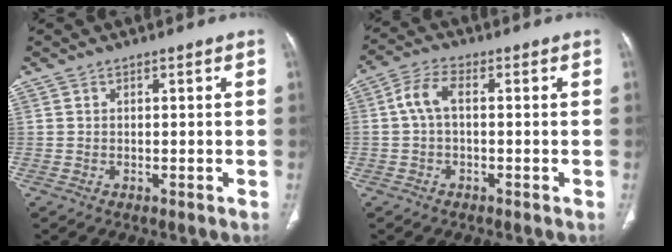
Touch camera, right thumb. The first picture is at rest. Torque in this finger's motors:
{"motor_torque": [0.27, 0.48, 0.54, -0.35, 0.20]}